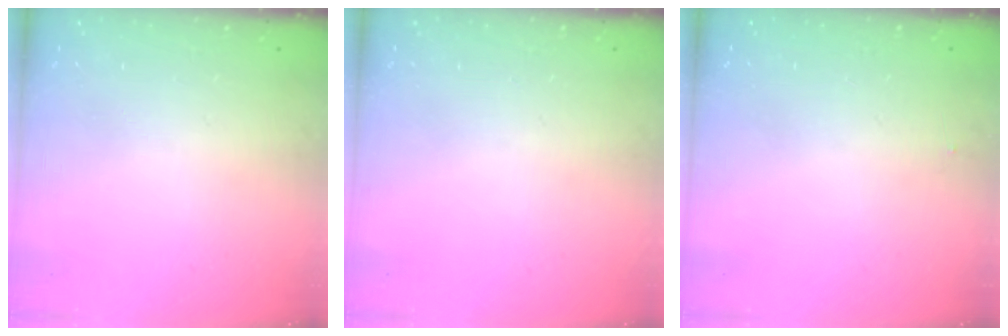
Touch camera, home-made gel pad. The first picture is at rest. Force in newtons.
{"total": 0.0}
{"total": 5.7, "press": 1.1, "slide": 5.6}